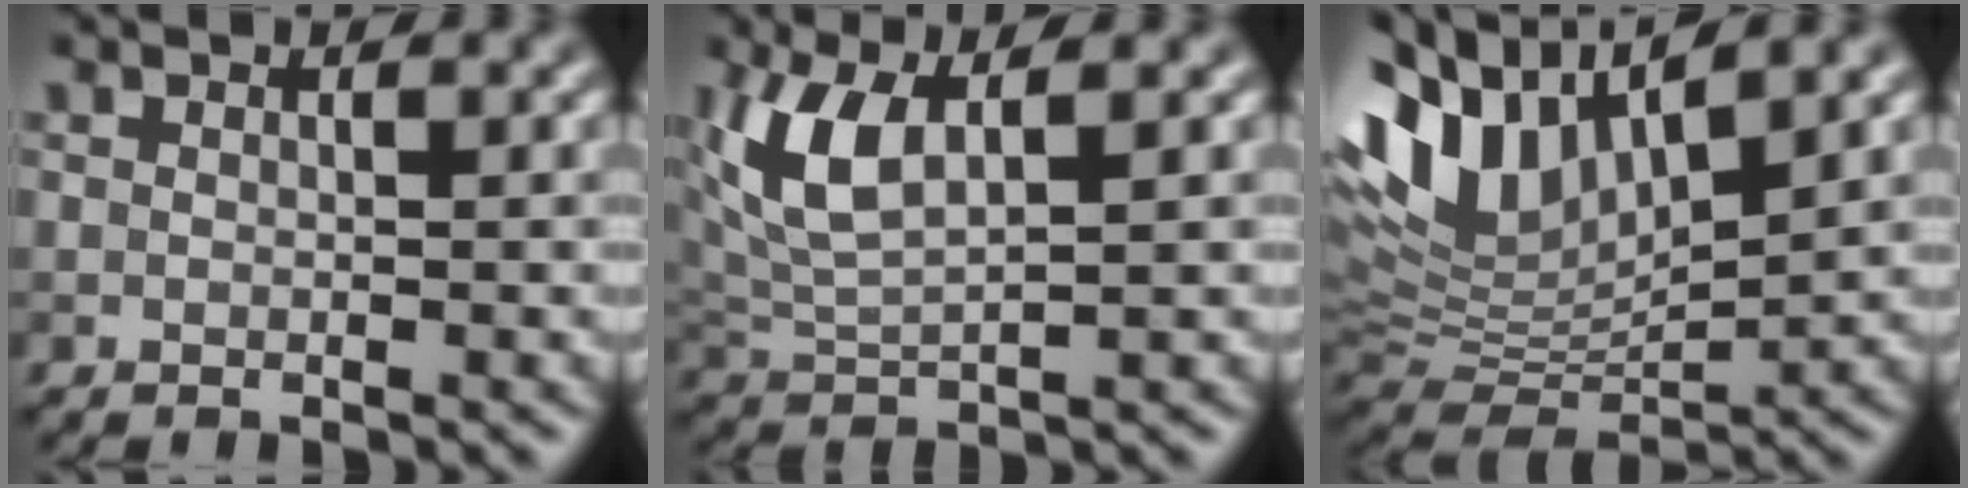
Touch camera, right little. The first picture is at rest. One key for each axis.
{"total": 5.5, "fx": 2.2, "fy": 2.1, "fz": 4.5, "tx": -0.111, "ty": 0.003, "tz": 0.047}
{"total": 10.0, "fx": 4.9, "fy": 5.0, "fz": 7.1, "tx": -0.155, "ty": 0.013, "tz": 0.091}